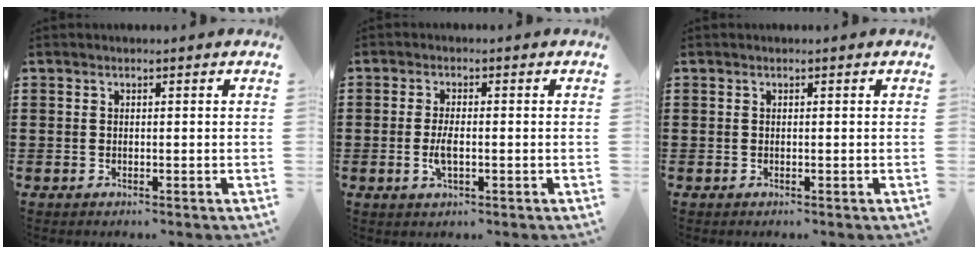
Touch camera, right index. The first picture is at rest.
{"total": 3.3, "force": [-0.6, 1.1, 3.0], "torque": [-0.068, -0.004, -0.016]}
{"total": 0.0}